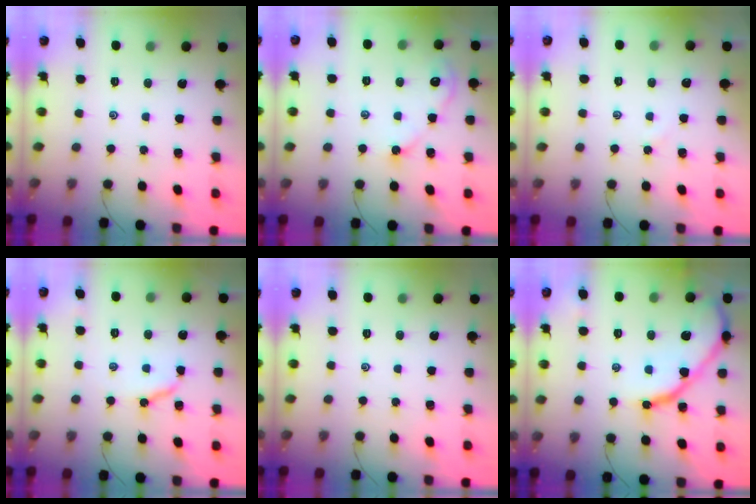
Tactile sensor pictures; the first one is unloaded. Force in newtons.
{"total": 5.7, "press": 5.7, "slide": 0.5}
{"total": 2.7, "press": 2.7, "slide": 0.4}
{"total": 6.5, "press": 6.4, "slide": 0.7}
{"total": 0.0}
{"total": 13.2, "press": 13.1, "slide": 1.2}